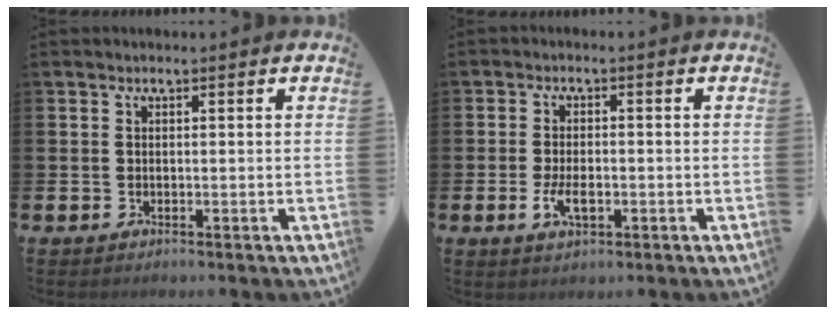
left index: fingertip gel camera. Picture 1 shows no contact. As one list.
[{"total": 3.4, "force": [-0.8, 1.7, 2.9], "torque": [-0.046, -0.004, -0.017]}]